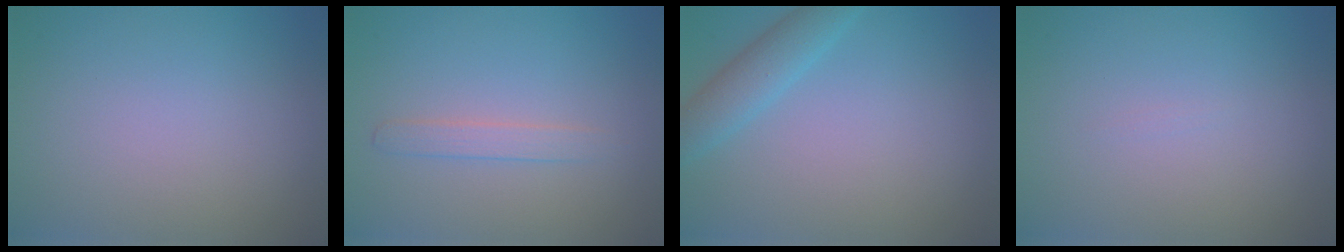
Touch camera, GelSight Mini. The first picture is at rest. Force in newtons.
{"total": 1.4, "press": 1.4, "slide": 0.0}
{"total": 2.9, "press": 2.9, "slide": 0.2}
{"total": 0.0}